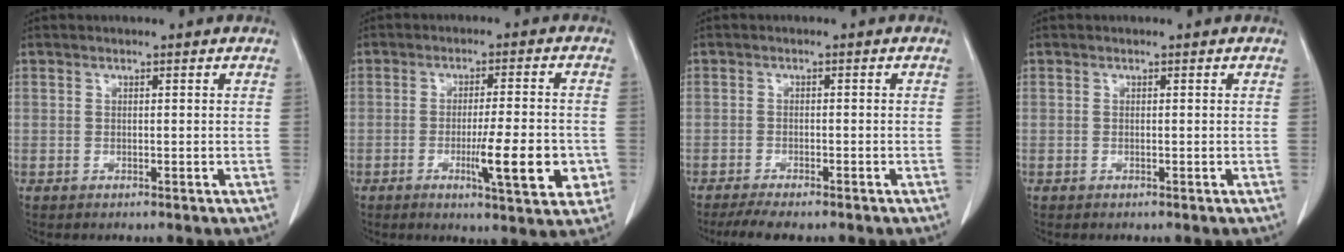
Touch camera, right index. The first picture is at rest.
{"total": 9.9, "force": [-2.7, 1.3, 9.4], "torque": [-0.130, -0.010, -0.036]}
{"total": 5.3, "force": [-4.4, 0.6, 3.0], "torque": [-0.046, -0.011, -0.066]}
{"total": 0.0}